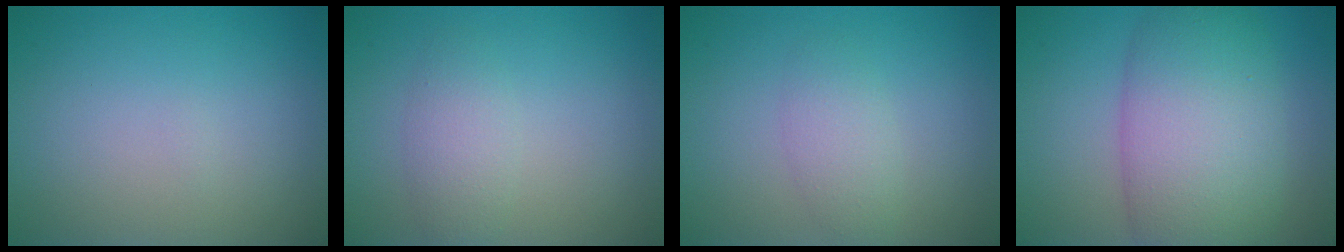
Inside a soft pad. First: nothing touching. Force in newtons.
{"total": 2.2, "press": 2.2, "slide": 0.1}
{"total": 1.5, "press": 1.5, "slide": 0.0}
{"total": 10.0, "press": 10.0, "slide": 0.5}